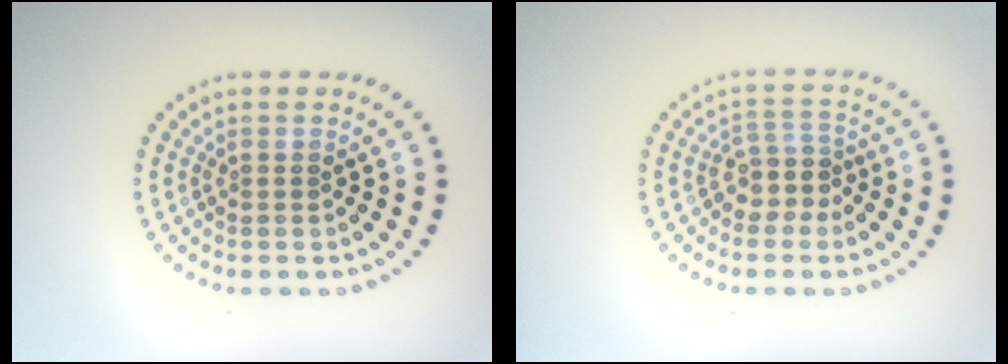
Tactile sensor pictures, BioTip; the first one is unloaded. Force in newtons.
{"total": 2.6, "press": 2.1, "slide": 1.6}